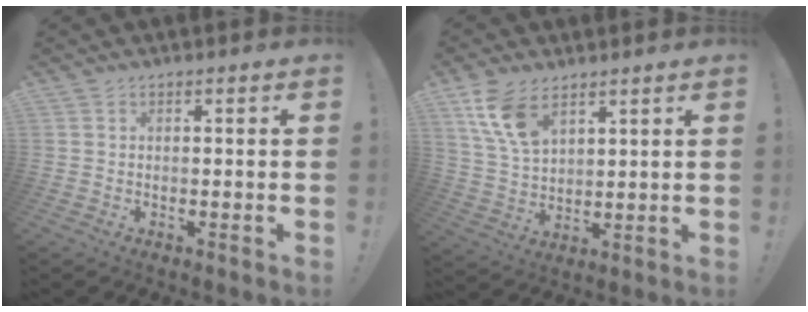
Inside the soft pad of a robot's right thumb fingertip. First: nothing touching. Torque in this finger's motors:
{"motor_torque": [0.15, 0.31, 0.84, 0.64, 0.15]}